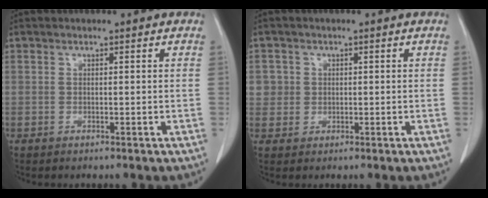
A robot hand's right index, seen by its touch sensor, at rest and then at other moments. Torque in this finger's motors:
{"motor_torque": [-0.06, 0.03, 0.02, 0.00]}